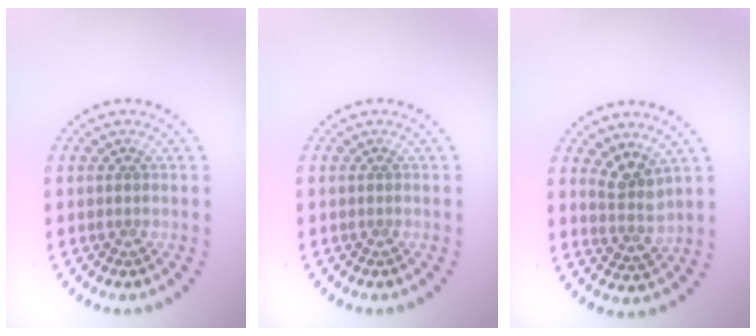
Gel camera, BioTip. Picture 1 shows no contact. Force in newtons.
{"total": 0.0}
{"total": 2.7, "press": 2.0, "slide": 1.8}